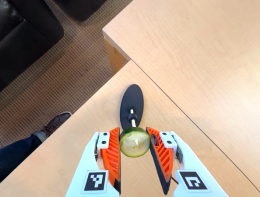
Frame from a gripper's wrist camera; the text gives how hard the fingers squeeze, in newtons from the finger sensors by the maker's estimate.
{"total": 10.6, "left": 10.1, "right": 11.0}